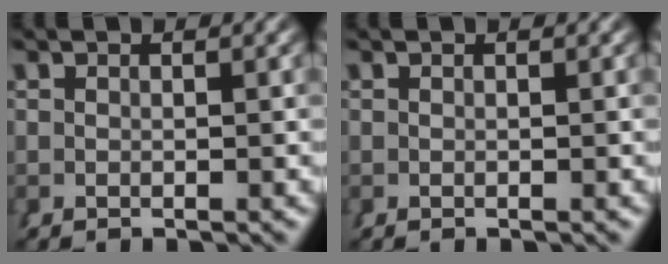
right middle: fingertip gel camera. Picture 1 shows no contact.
{"total": 0.0}